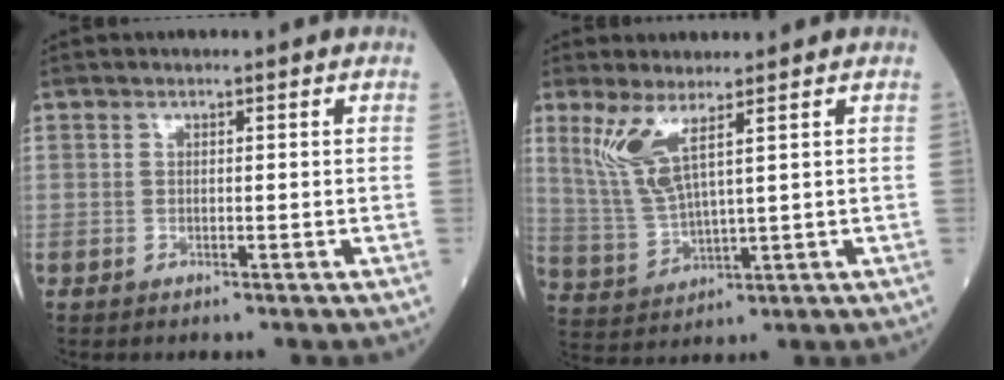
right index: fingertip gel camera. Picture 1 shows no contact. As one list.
[{"total": 6.7, "force": [3.6, 0.7, 5.6], "torque": [-0.136, -0.003, 0.086]}]